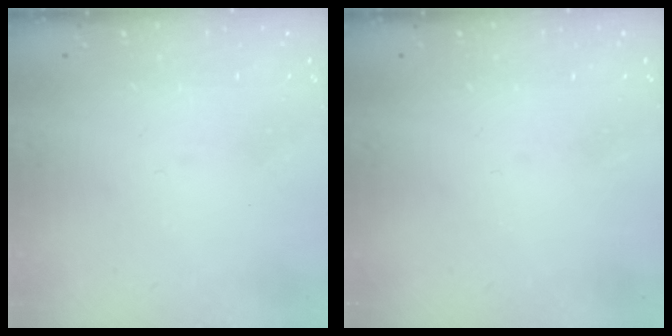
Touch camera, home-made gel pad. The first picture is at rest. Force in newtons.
{"total": 0.0}